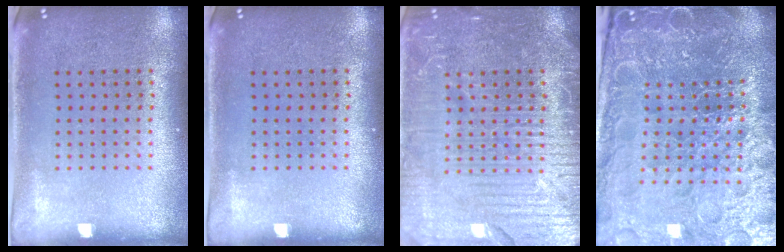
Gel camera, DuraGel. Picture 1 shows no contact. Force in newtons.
{"total": 0.0}
{"total": 7.0, "press": 7.0, "slide": 0.9}
{"total": 6.5, "press": 5.7, "slide": 3.1}